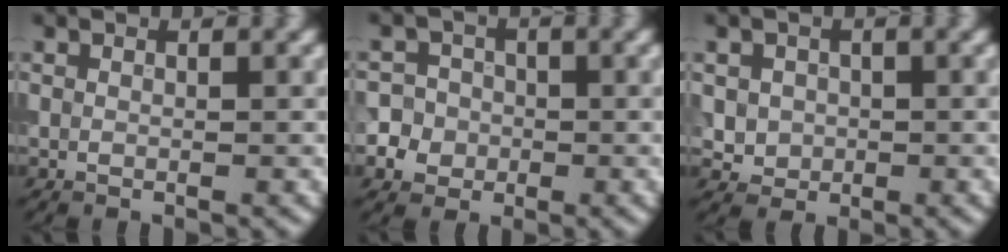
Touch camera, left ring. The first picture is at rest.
{"total": 5.6, "force": [-1.7, 5.2, 1.3], "torque": [-0.010, 0.011, -0.054]}
{"total": 2.3, "force": [0.1, 2.1, 0.8], "torque": [-0.003, -0.004, 0.003]}